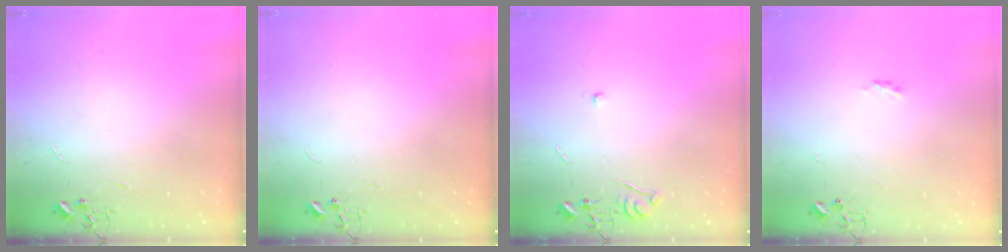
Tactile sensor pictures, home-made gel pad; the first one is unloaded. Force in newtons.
{"total": 0.0}
{"total": 5.2, "press": 5.2, "slide": 0.6}
{"total": 3.6, "press": 3.5, "slide": 0.5}